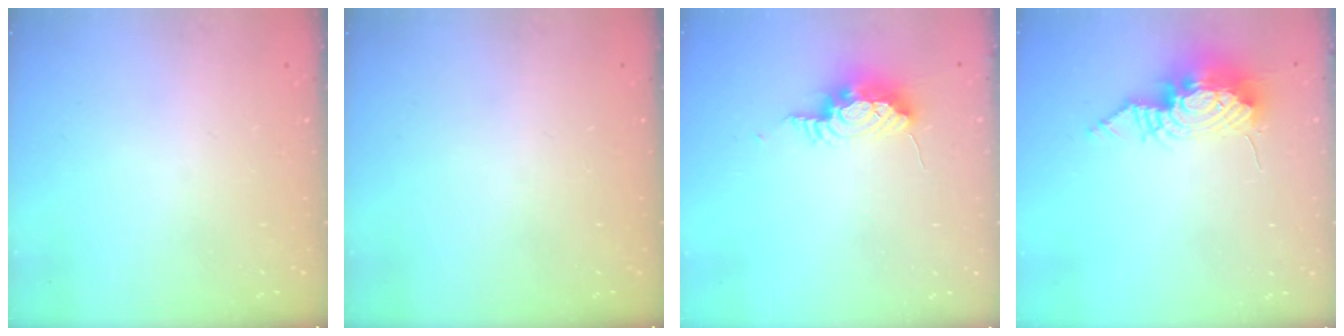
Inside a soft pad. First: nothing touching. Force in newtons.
{"total": 0.0}
{"total": 9.4, "press": 8.8, "slide": 3.4}
{"total": 11.0, "press": 11.0, "slide": 1.0}